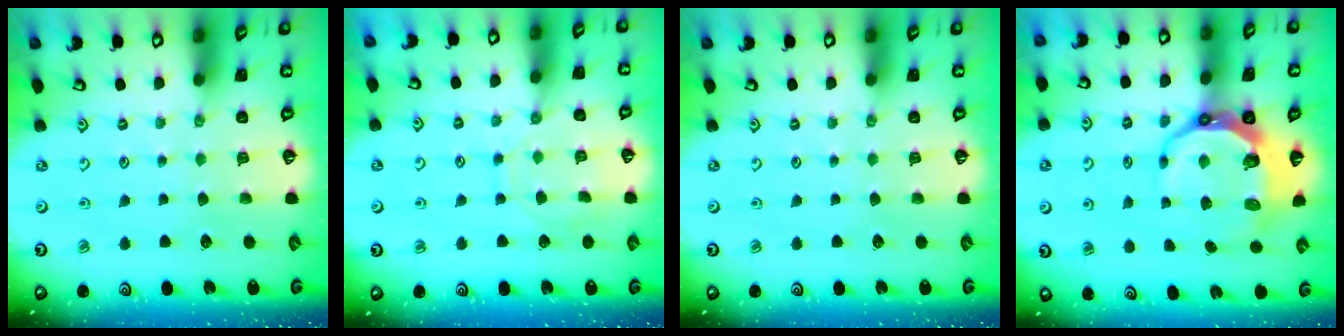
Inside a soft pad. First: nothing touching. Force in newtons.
{"total": 10.3, "press": 10.3, "slide": 0.8}
{"total": 0.0}
{"total": 11.1, "press": 10.3, "slide": 4.2}